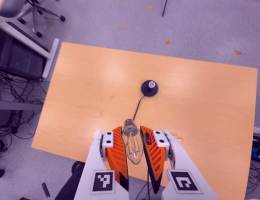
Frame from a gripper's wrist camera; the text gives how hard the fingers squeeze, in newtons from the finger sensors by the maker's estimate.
{"total": 21.6, "left": 23.8, "right": 19.3}